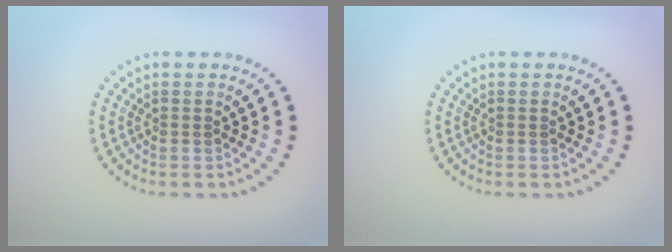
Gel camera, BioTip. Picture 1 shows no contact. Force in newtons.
{"total": 0.0}